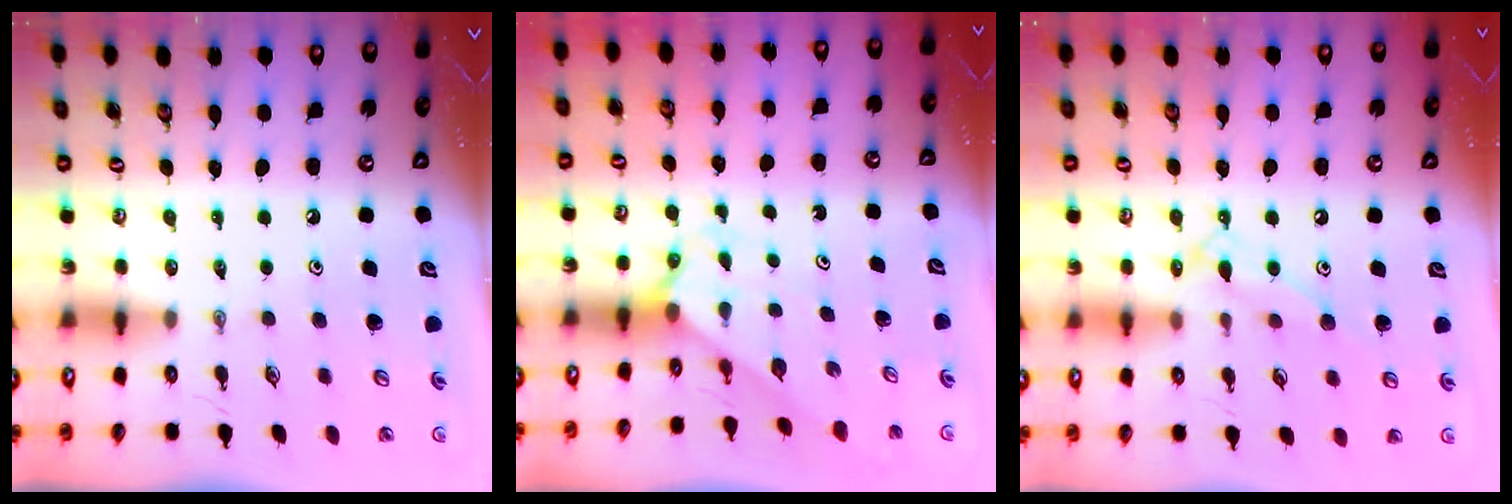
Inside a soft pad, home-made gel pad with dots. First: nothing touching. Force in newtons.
{"total": 2.2, "press": 2.2, "slide": 0.2}
{"total": 11.0, "press": 10.9, "slide": 0.7}